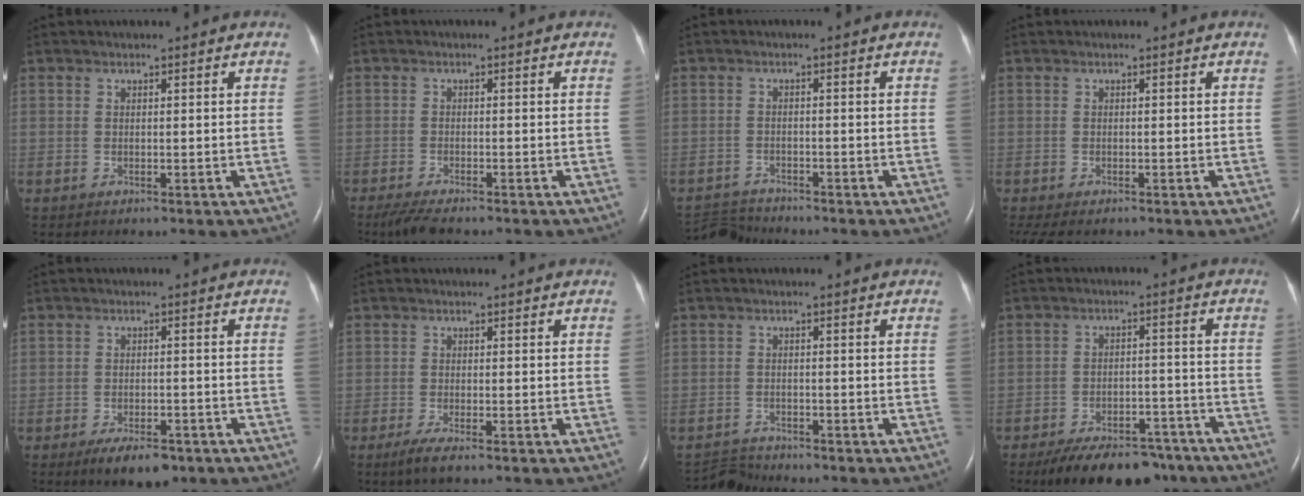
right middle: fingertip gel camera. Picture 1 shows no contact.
{"total": 4.9, "force": [-4.1, 0.8, 2.7], "torque": [-0.051, -0.014, -0.064]}
{"total": 4.2, "force": [-4.2, 0.0, -0.6], "torque": [0.007, -0.013, -0.075]}
{"total": 3.8, "force": [-3.1, 1.2, 1.8], "torque": [-0.025, -0.009, -0.043]}
{"total": 5.7, "force": [-3.8, 2.2, 3.6], "torque": [-0.061, -0.004, -0.054]}
{"total": 2.8, "force": [-1.8, 0.2, 2.1], "torque": [-0.049, -0.009, -0.038]}
{"total": 3.0, "force": [-2.9, -0.1, -0.9], "torque": [0.013, -0.017, -0.052]}
{"total": 13.7, "force": [-11.1, 5.6, 5.9], "torque": [-0.082, 0.008, -0.158]}